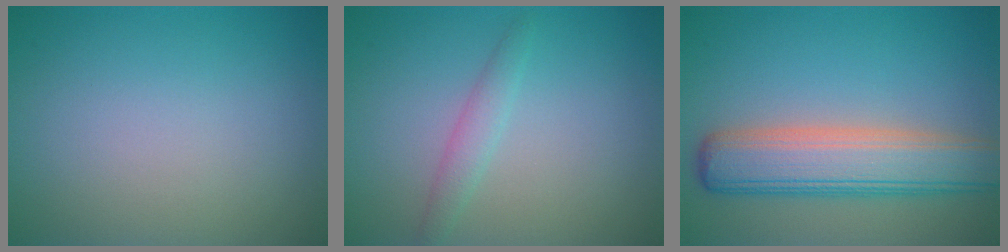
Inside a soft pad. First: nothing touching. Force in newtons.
{"total": 1.5, "press": 1.5, "slide": 0.1}
{"total": 7.0, "press": 7.0, "slide": 0.6}